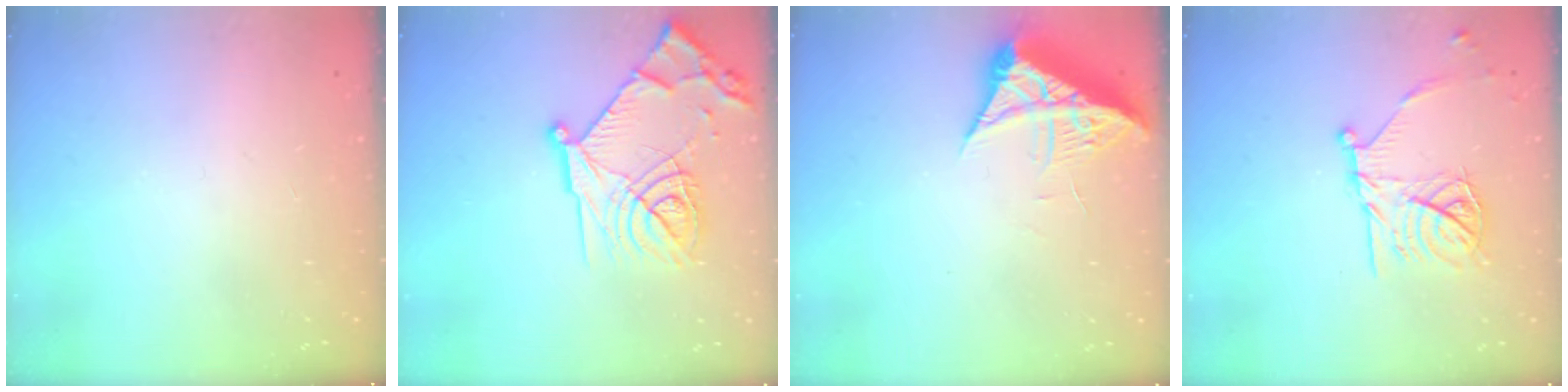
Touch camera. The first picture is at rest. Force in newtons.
{"total": 20.3, "press": 20.2, "slide": 1.9}
{"total": 7.2, "press": 7.2, "slide": 0.8}
{"total": 16.4, "press": 16.4, "slide": 0.9}